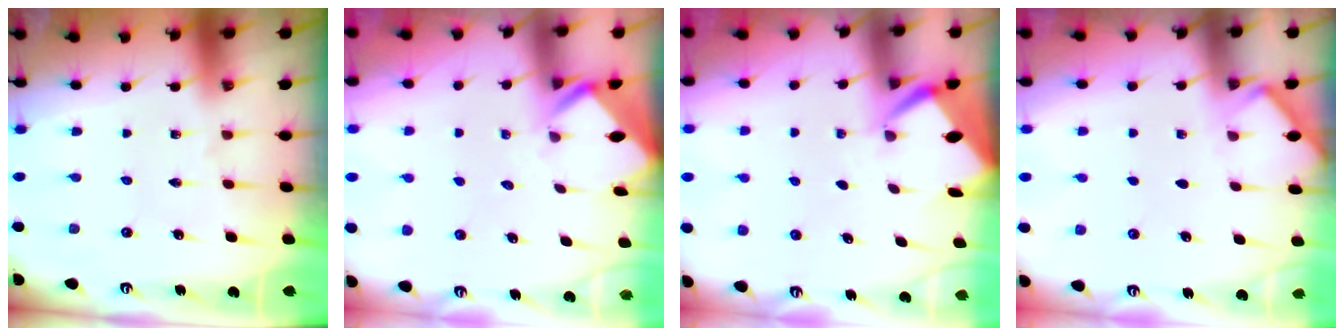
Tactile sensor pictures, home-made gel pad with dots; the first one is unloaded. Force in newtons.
{"total": 3.0, "press": 3.0, "slide": 0.2}
{"total": 2.7, "press": 2.6, "slide": 0.3}
{"total": 3.0, "press": 3.0, "slide": 0.4}